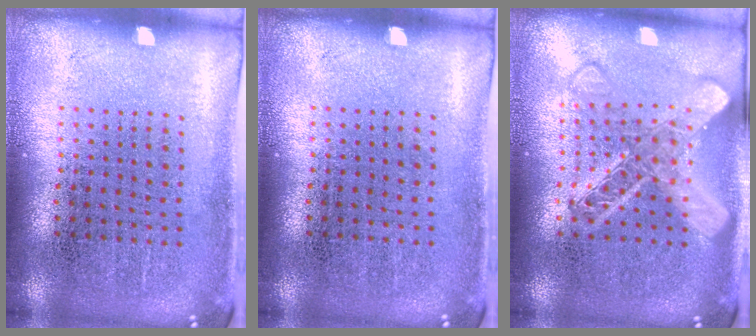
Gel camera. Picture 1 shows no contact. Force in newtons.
{"total": 0.0}
{"total": 2.7, "press": 2.6, "slide": 0.5}